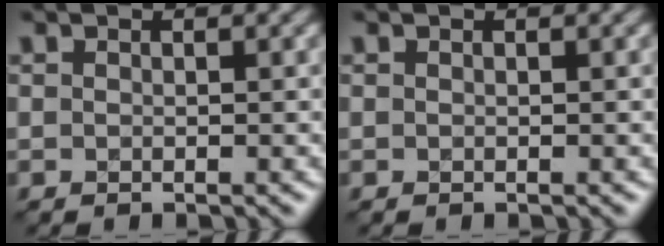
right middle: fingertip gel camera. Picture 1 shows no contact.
{"total": 0.0}